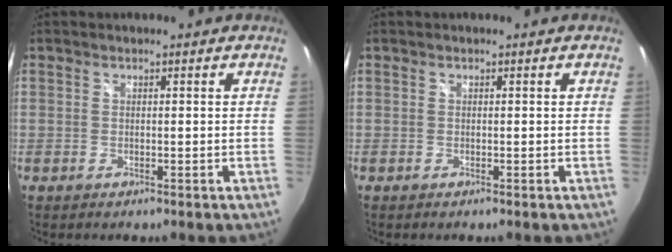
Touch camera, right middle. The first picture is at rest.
{"total": 0.0}